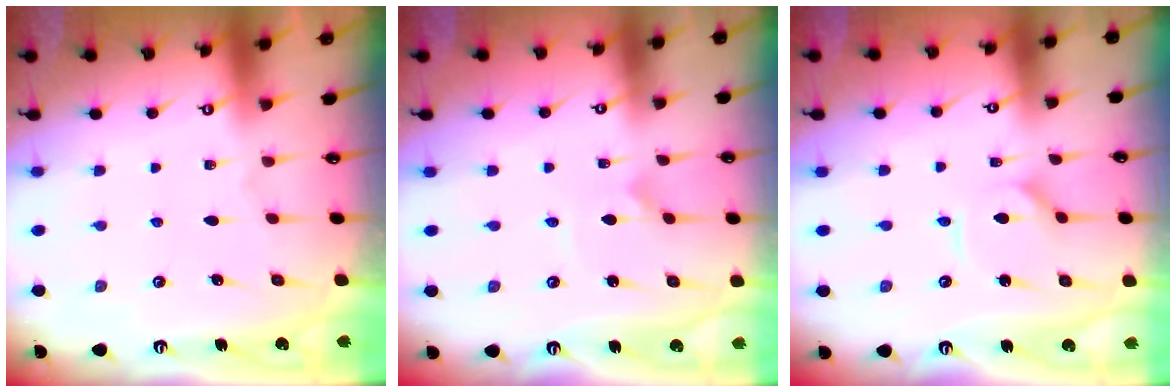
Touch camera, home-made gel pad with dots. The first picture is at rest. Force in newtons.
{"total": 1.6, "press": 1.6, "slide": 0.1}
{"total": 2.5, "press": 2.5, "slide": 0.4}